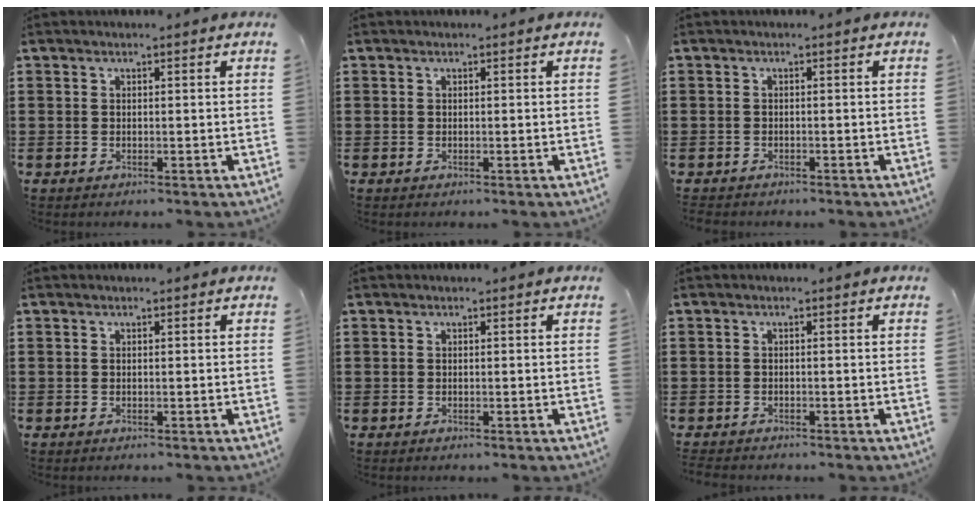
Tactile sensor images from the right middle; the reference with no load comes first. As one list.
[{"total": 0.0}, {"total": 1.0, "force": [-0.9, 0.5, -0.2], "torque": [0.001, 0.005, -0.022]}, {"total": 0.0}, {"total": 0.0}, {"total": 1.2, "force": [-1.1, 0.4, -0.2], "torque": [0.000, 0.005, -0.027]}]